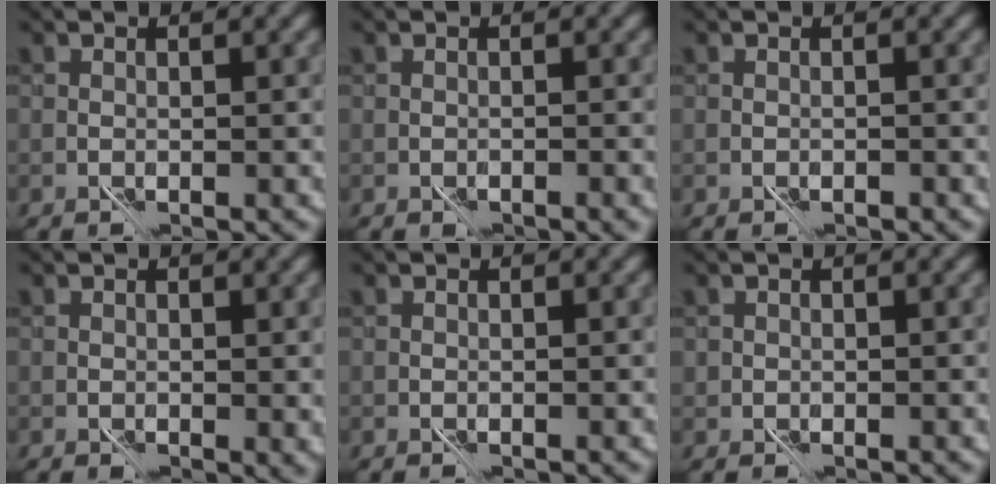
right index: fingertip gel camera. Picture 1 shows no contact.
{"total": 1.1, "force": [-0.8, 0.4, 0.7], "torque": [-0.010, -0.004, -0.011]}
{"total": 0.8, "force": [-0.6, 0.4, 0.4], "torque": [-0.004, -0.003, -0.009]}
{"total": 1.1, "force": [0.3, 0.6, 0.9], "torque": [-0.010, -0.002, 0.007]}
{"total": 0.0}
{"total": 0.7, "force": [0.2, 0.6, 0.2], "torque": [0.000, -0.003, 0.004]}